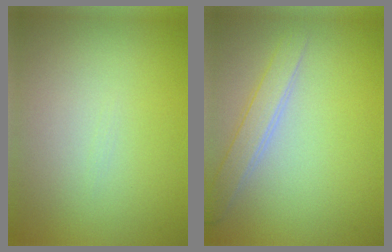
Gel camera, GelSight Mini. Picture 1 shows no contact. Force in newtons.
{"total": 2.4, "press": 2.4, "slide": 0.1}